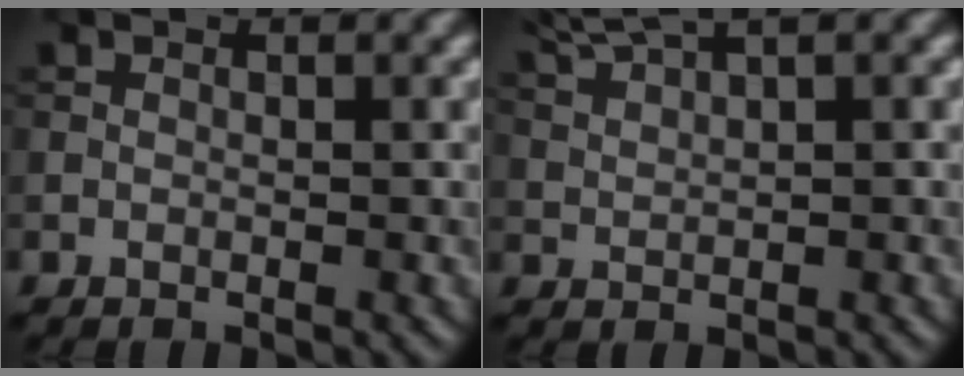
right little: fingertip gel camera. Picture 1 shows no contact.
{"total": 4.3, "force": [3.6, 0.6, 2.4], "torque": [-0.055, 0.015, 0.065]}